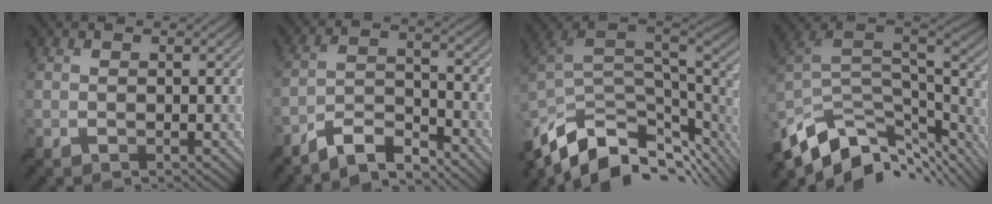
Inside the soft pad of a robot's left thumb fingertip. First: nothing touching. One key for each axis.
{"total": 6.4, "fx": -5.6, "fy": 1.3, "fz": 2.9, "tx": -0.057, "ty": 0.000, "tz": -0.114}
{"total": 12.9, "fx": -6.3, "fy": 6.0, "fz": 9.5, "tx": -0.228, "ty": -0.028, "tz": -0.094}
{"total": 13.1, "fx": -7.3, "fy": 6.6, "fz": 8.6, "tx": -0.210, "ty": -0.025, "tz": -0.116}